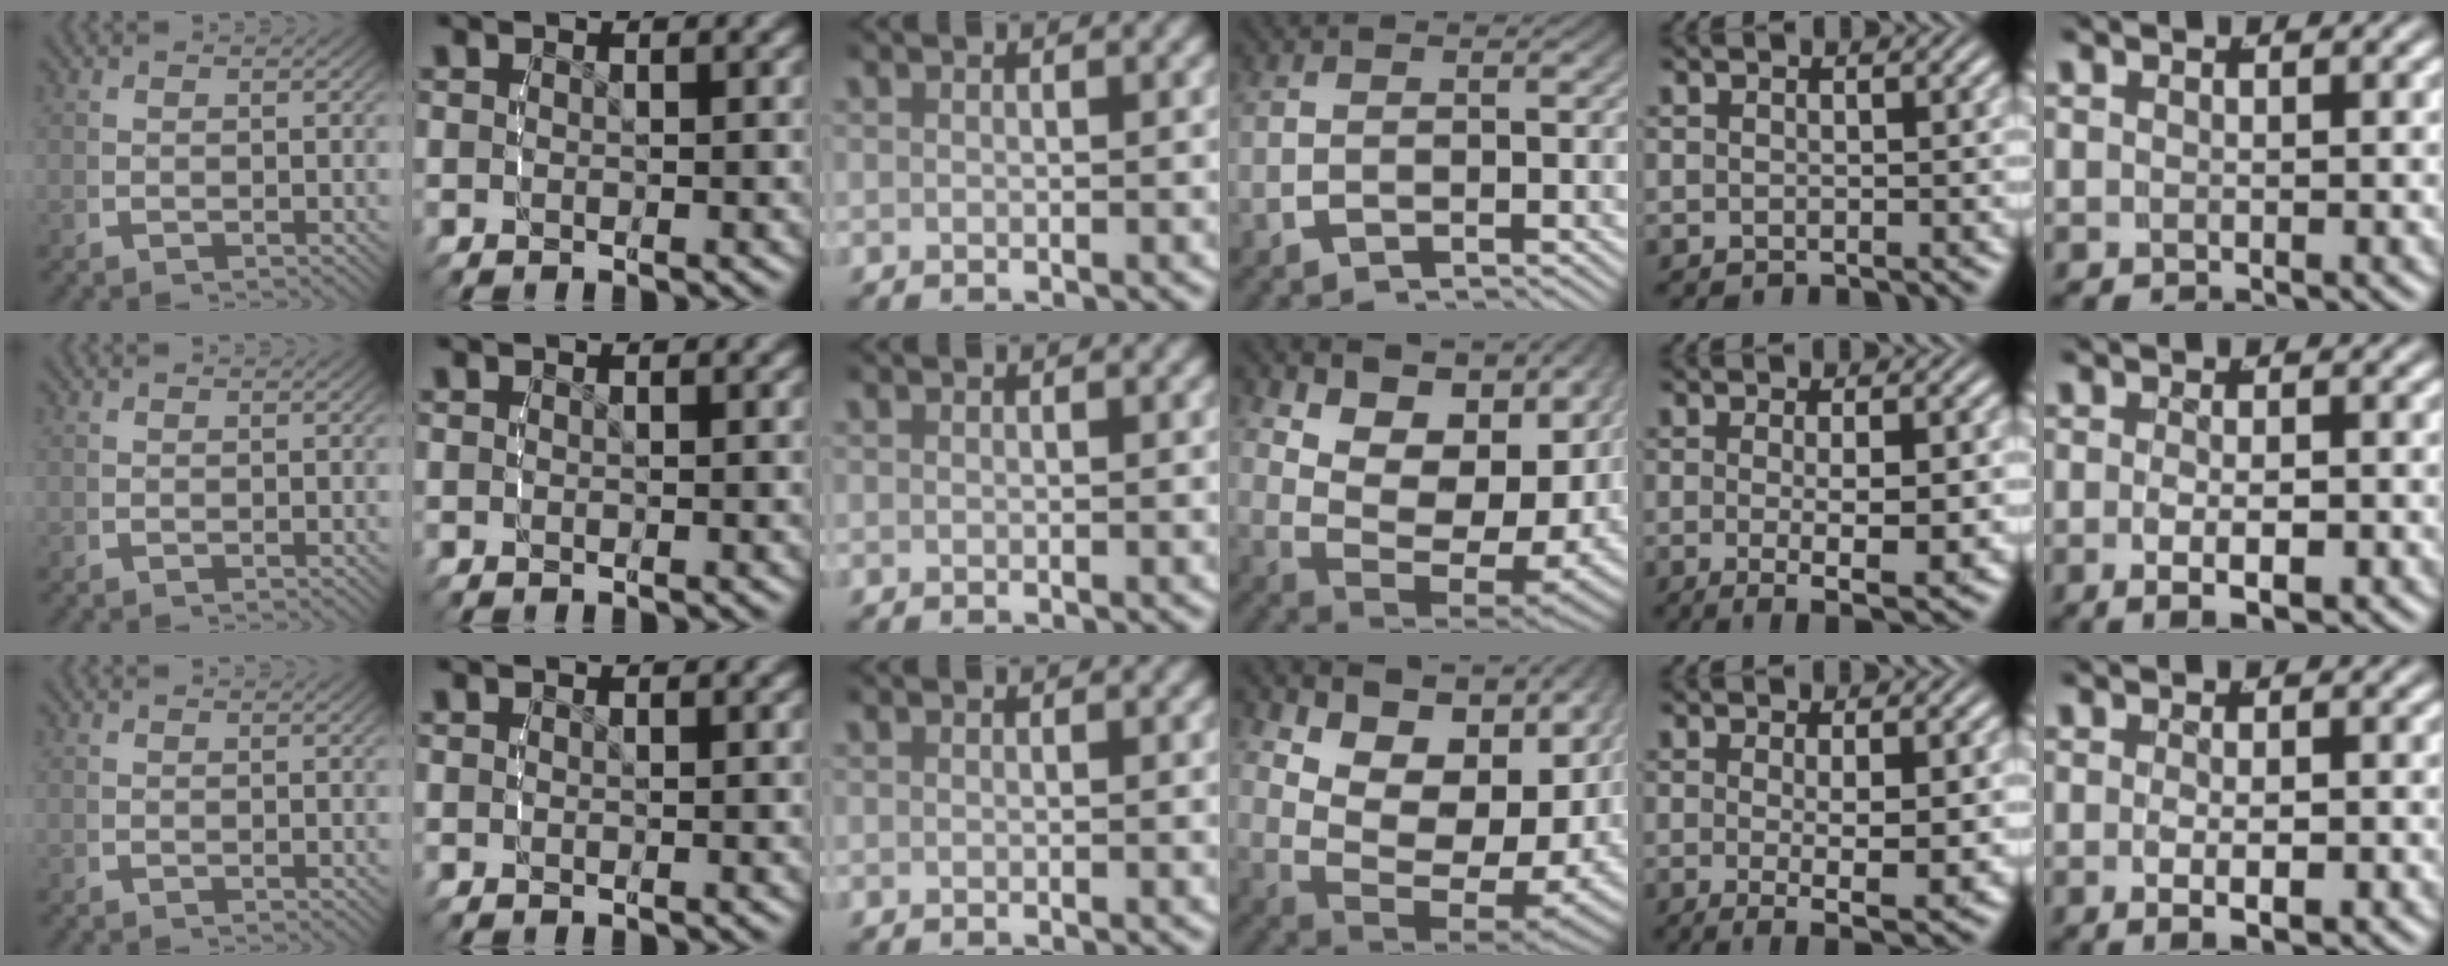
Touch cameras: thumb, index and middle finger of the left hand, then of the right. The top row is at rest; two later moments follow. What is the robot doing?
{"motion": "lift_and_place", "object": "bandage"}